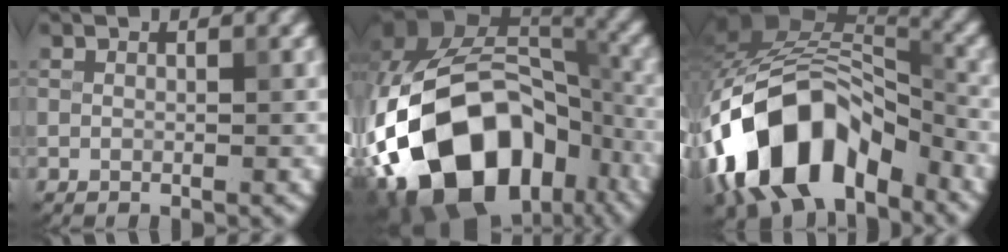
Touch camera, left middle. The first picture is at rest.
{"total": 19.7, "force": [-8.2, 13.1, 12.3], "torque": [-0.238, -0.011, -0.136]}
{"total": 14.4, "force": [-6.4, 8.6, 9.6], "torque": [-0.175, 0.016, -0.127]}